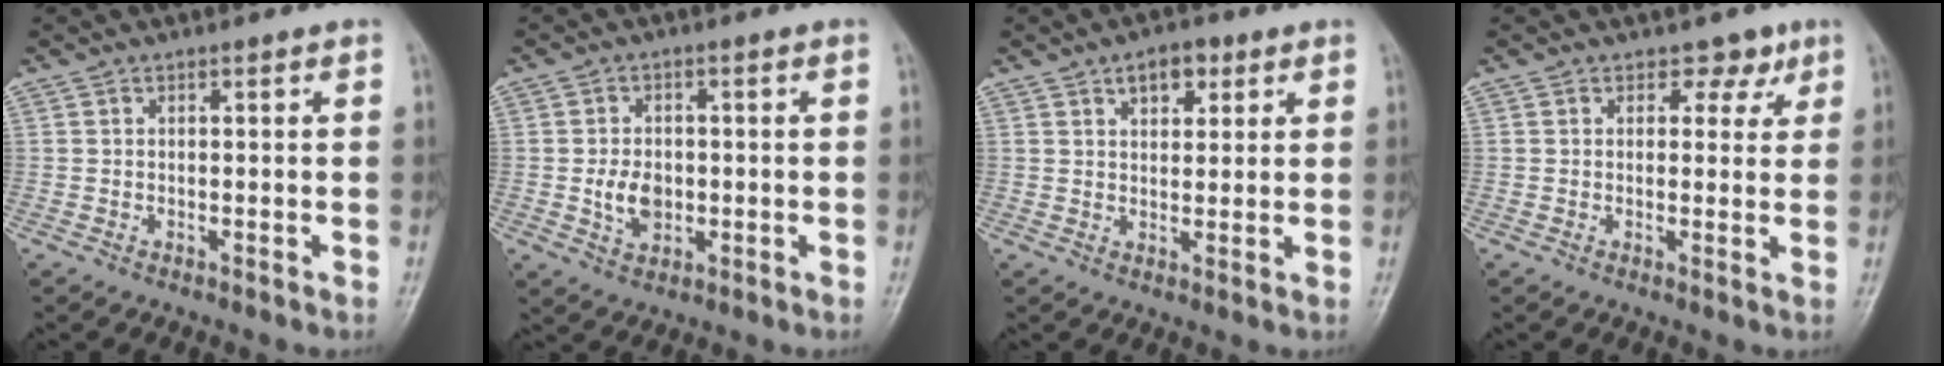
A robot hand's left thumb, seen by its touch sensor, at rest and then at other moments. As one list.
[{"total": 5.6, "force": [-0.8, 4.0, 3.8], "torque": [-0.050, 0.000, -0.009]}, {"total": 5.3, "force": [2.8, 3.1, 3.3], "torque": [-0.024, -0.009, 0.038]}, {"total": 3.3, "force": [2.0, 2.4, 1.1], "torque": [0.014, -0.008, 0.022]}]